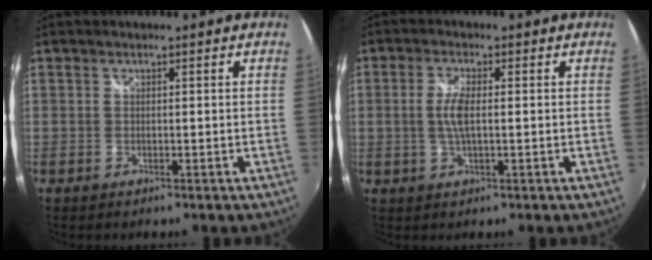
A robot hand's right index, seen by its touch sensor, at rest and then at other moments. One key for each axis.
{"total": 4.4, "fx": 0.0, "fy": 1.3, "fz": 4.2, "tx": -0.085, "ty": 0.000, "tz": 0.000}